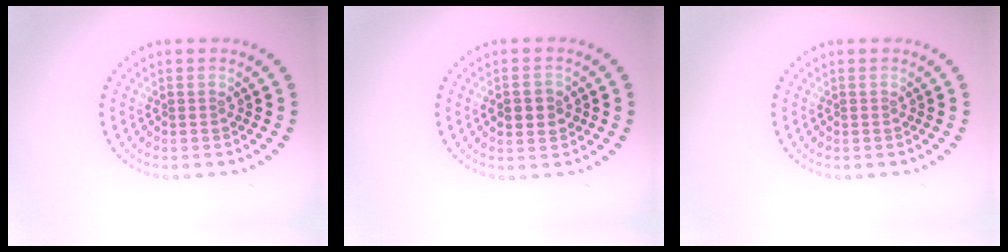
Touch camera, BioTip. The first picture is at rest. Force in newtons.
{"total": 2.1, "press": 2.1, "slide": 0.1}
{"total": 0.0}